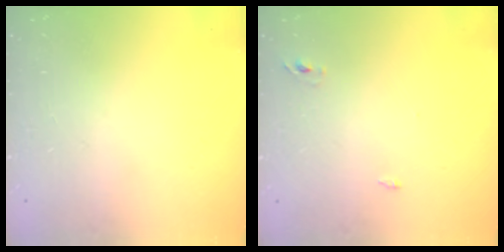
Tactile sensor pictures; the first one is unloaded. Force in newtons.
{"total": 2.4, "press": 2.2, "slide": 1.0}